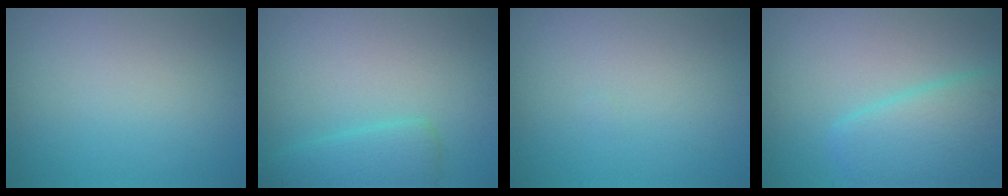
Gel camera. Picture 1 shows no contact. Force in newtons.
{"total": 2.6, "press": 2.6, "slide": 0.2}
{"total": 0.0}
{"total": 5.2, "press": 5.2, "slide": 0.3}